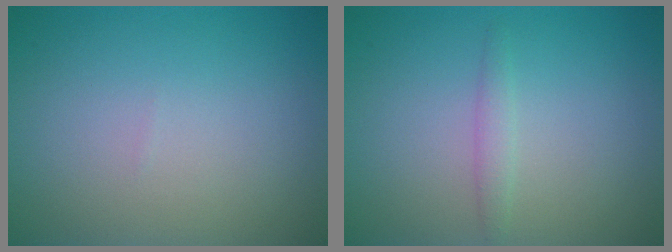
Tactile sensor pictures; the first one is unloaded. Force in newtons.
{"total": 1.1, "press": 1.1, "slide": 0.0}